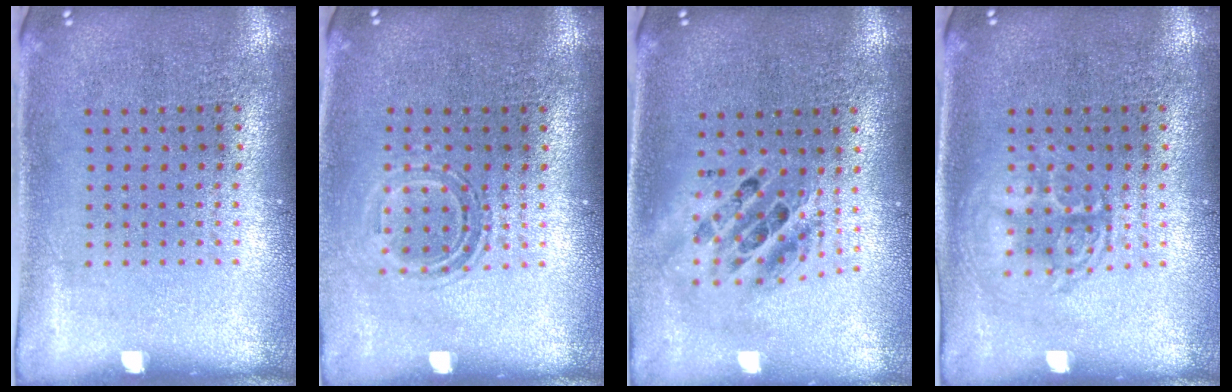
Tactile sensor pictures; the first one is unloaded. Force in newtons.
{"total": 1.5, "press": 1.2, "slide": 1.0}
{"total": 1.8, "press": 1.4, "slide": 1.1}
{"total": 1.3, "press": 1.3, "slide": 0.2}